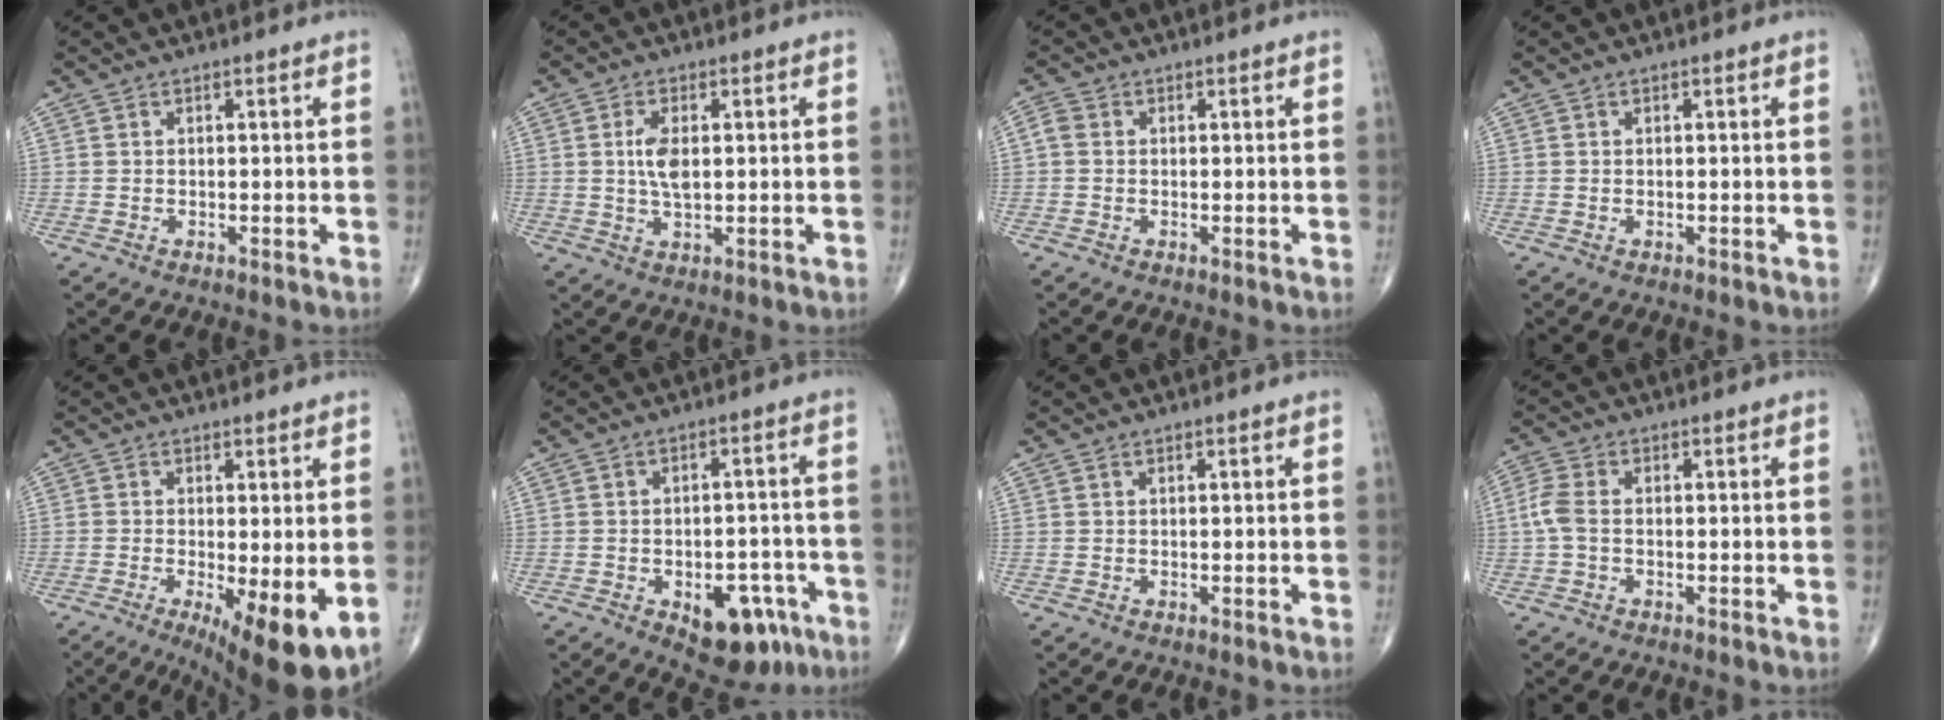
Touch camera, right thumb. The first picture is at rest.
{"total": 4.9, "force": [0.9, 1.8, 4.5], "torque": [-0.097, -0.008, 0.020]}
{"total": 1.8, "force": [0.1, 1.5, 1.0], "torque": [-0.021, 0.004, -0.004]}
{"total": 0.0}
{"total": 11.2, "force": [-3.2, 3.2, 10.2], "torque": [-0.150, -0.023, -0.041]}
{"total": 11.6, "force": [-5.4, 6.5, 7.9], "torque": [-0.068, 0.031, -0.063]}
{"total": 0.0}
{"total": 3.8, "force": [-0.3, 2.2, 3.1], "torque": [-0.084, 0.007, -0.015]}